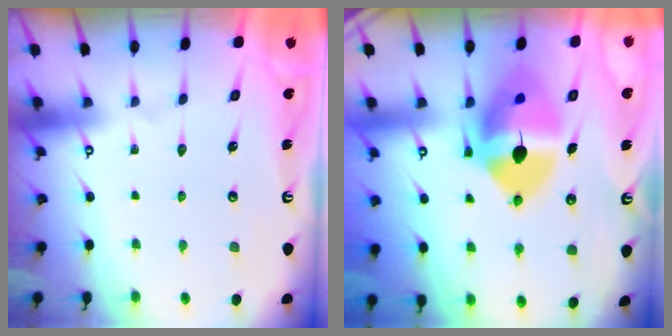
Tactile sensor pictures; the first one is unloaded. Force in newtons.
{"total": 15.1, "press": 15.0, "slide": 2.3}